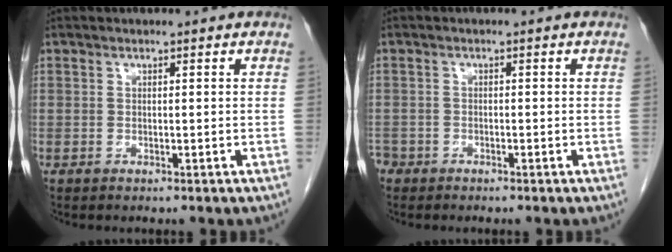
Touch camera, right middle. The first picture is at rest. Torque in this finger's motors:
{"motor_torque": [0.55, -0.59, 0.31, 0.00]}